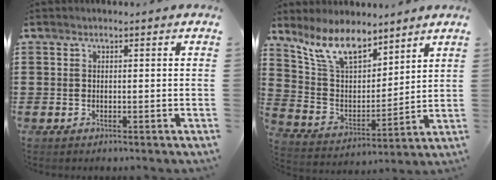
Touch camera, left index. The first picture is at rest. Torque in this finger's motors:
{"motor_torque": [1.02, 0.57, 0.33, 0.12]}